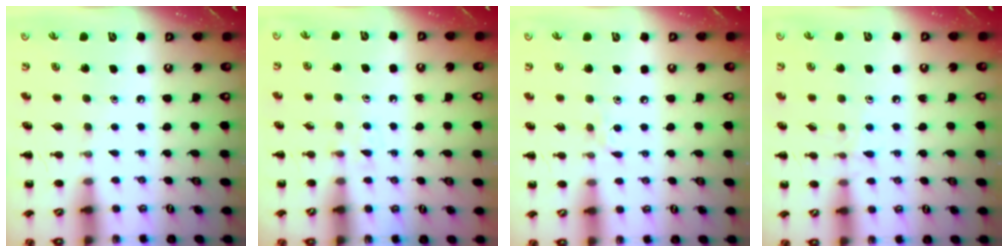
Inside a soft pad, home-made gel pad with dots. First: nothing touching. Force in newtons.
{"total": 3.1, "press": 2.8, "slide": 1.3}
{"total": 4.7, "press": 4.3, "slide": 1.8}
{"total": 6.0, "press": 5.6, "slide": 2.3}